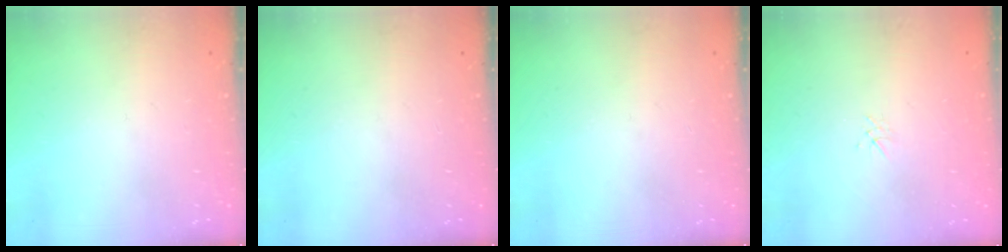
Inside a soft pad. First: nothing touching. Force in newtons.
{"total": 0.0}
{"total": 0.0}
{"total": 3.7, "press": 3.6, "slide": 0.5}